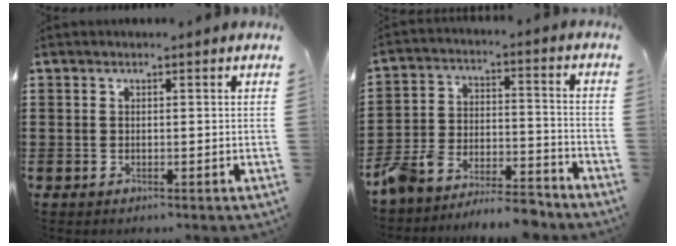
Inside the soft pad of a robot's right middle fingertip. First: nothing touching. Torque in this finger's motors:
{"motor_torque": [0.46, 0.12, 0.12, 0.16]}